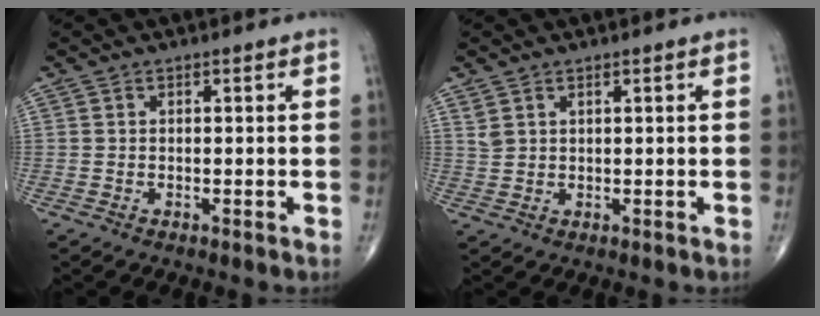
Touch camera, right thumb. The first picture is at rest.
{"total": 1.8, "force": [1.3, 0.9, 0.8], "torque": [-0.011, -0.003, 0.031]}